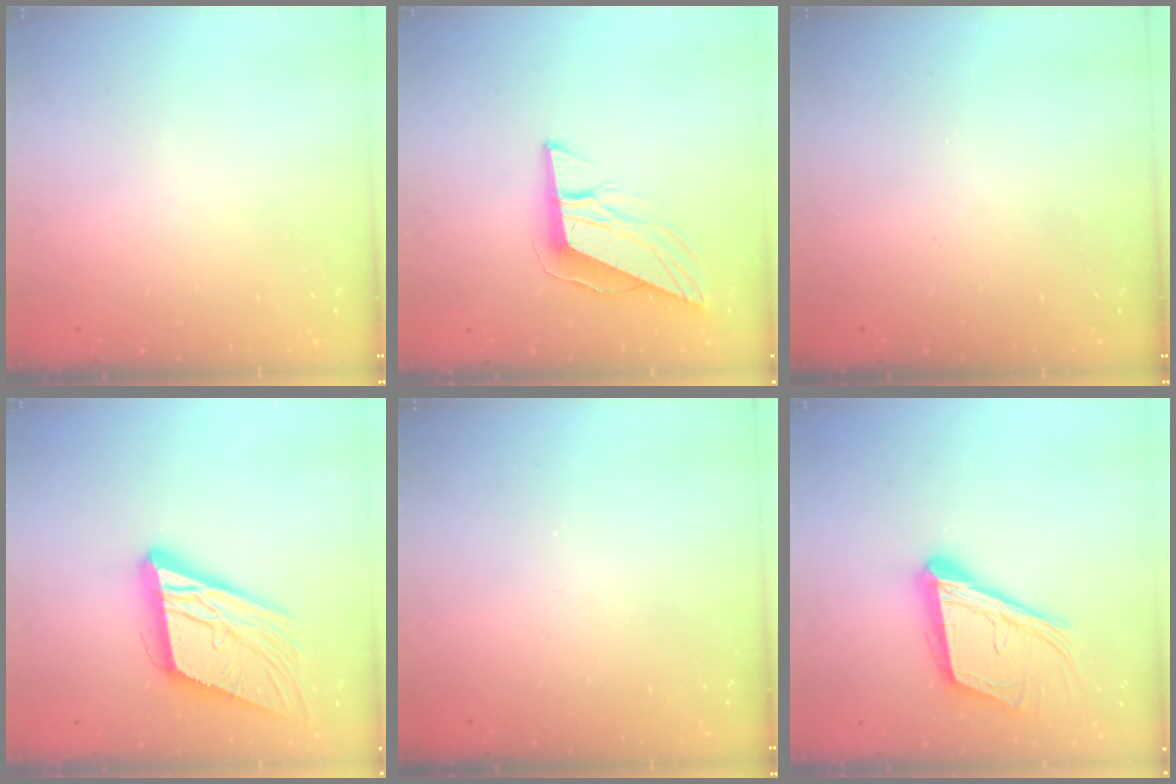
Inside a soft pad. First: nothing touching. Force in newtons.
{"total": 10.3, "press": 10.2, "slide": 1.9}
{"total": 0.0}
{"total": 17.9, "press": 17.6, "slide": 3.3}
{"total": 0.0}
{"total": 17.4, "press": 17.0, "slide": 3.7}